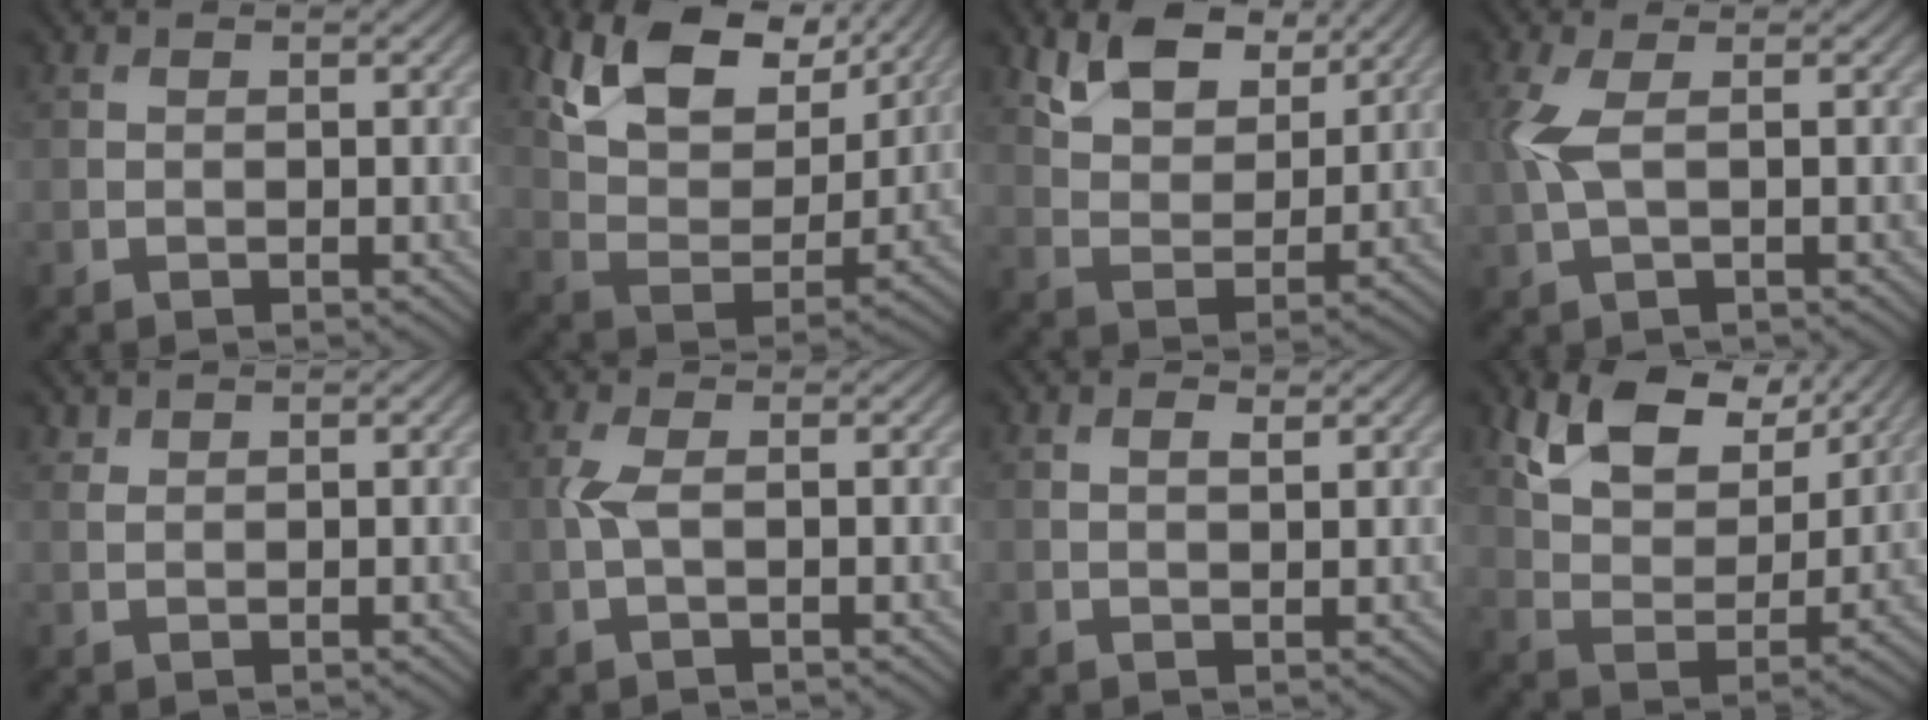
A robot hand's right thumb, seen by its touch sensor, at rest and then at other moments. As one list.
[{"total": 12.6, "force": [7.3, 6.6, 7.9], "torque": [-0.165, 0.005, 0.129]}, {"total": 8.4, "force": [5.4, 4.4, 4.8], "torque": [-0.106, -0.004, 0.097]}, {"total": 3.6, "force": [0.5, 1.2, 3.4], "torque": [-0.091, 0.008, 0.009]}, {"total": 0.9, "force": [0.9, 0.3, 0.2], "torque": [-0.009, 0.001, 0.022]}, {"total": 2.1, "force": [0.0, 0.5, 2.0], "torque": [-0.053, 0.006, -0.002]}, {"total": 1.2, "force": [0.7, 0.4, 0.9], "torque": [-0.021, -0.001, 0.012]}, {"total": 11.4, "force": [6.7, 5.9, 7.1], "torque": [-0.153, 0.003, 0.119]}]